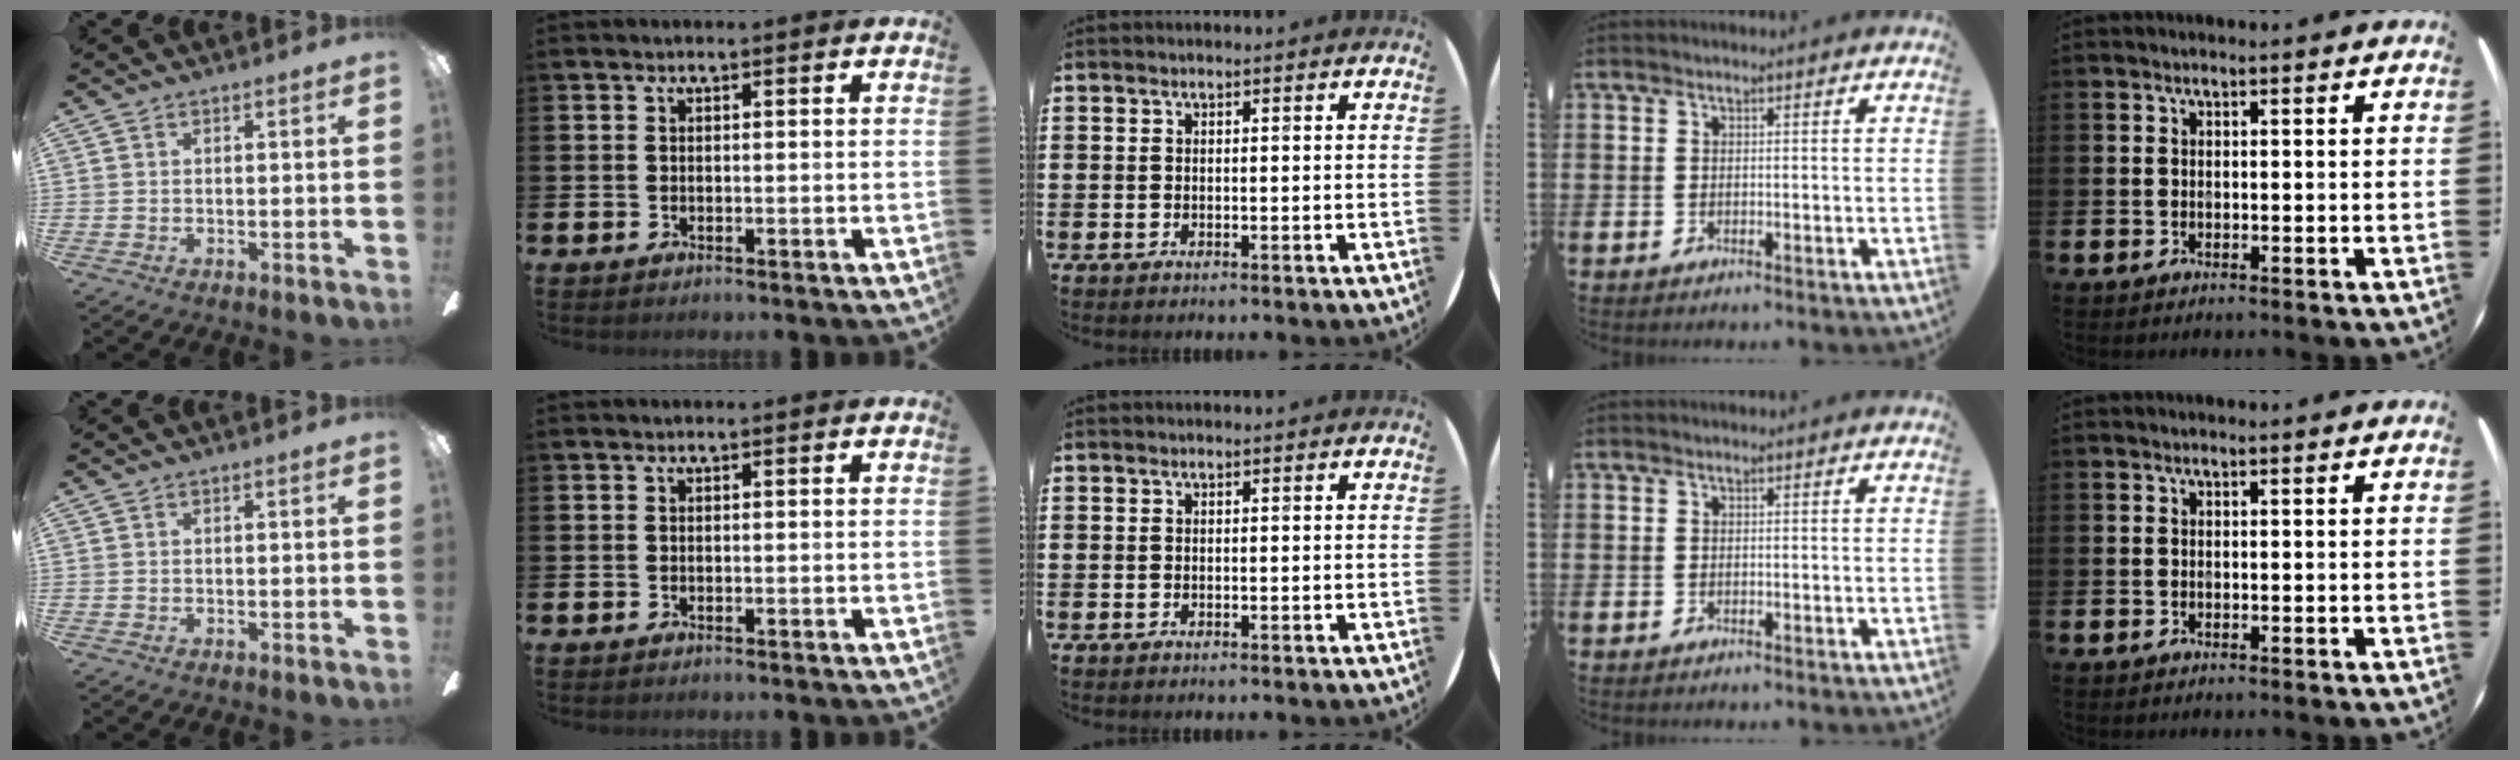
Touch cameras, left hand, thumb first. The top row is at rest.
{}